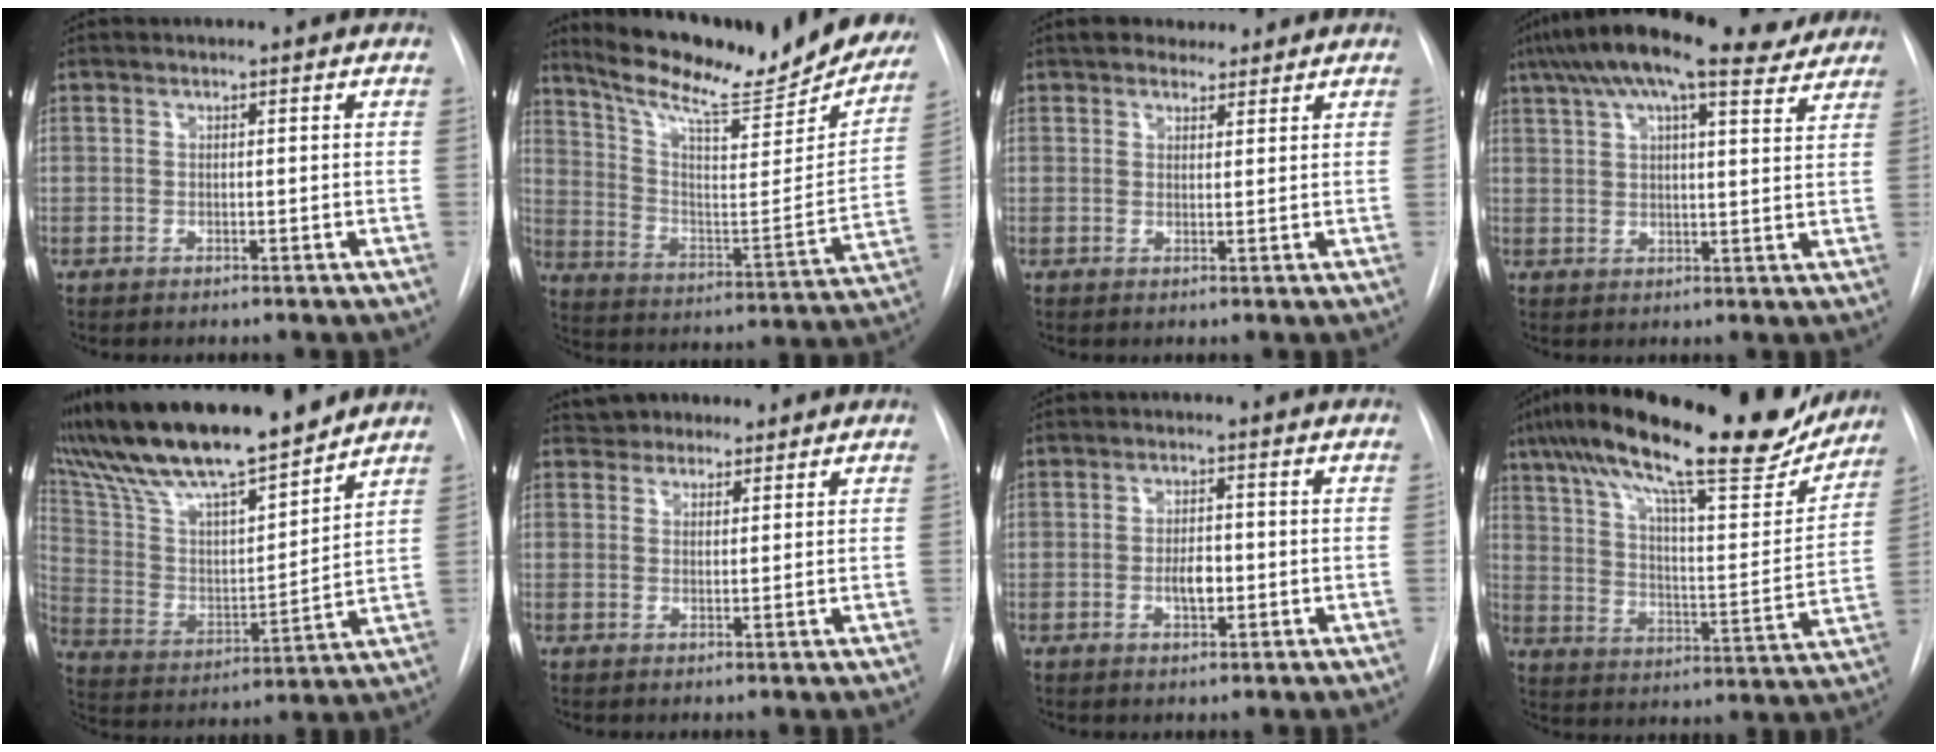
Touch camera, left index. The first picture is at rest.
{"total": 26.1, "force": [22.6, 4.9, 12.1], "torque": [-0.191, -0.050, 0.319]}
{"total": 4.5, "force": [3.7, 2.1, 1.3], "torque": [-0.012, 0.019, 0.060]}
{"total": 17.6, "force": [13.6, 4.3, 10.3], "torque": [-0.184, 0.054, 0.190]}
{"total": 21.2, "force": [18.2, 2.6, 10.5], "torque": [-0.195, 0.008, 0.319]}
{"total": 3.8, "force": [3.2, 2.2, 0.3], "torque": [-0.005, 0.024, 0.050]}
{"total": 3.3, "force": [-0.8, 1.5, 2.8], "torque": [-0.047, 0.003, -0.011]}
{"total": 26.7, "force": [20.9, 5.3, 15.8], "torque": [-0.259, 0.019, 0.301]}